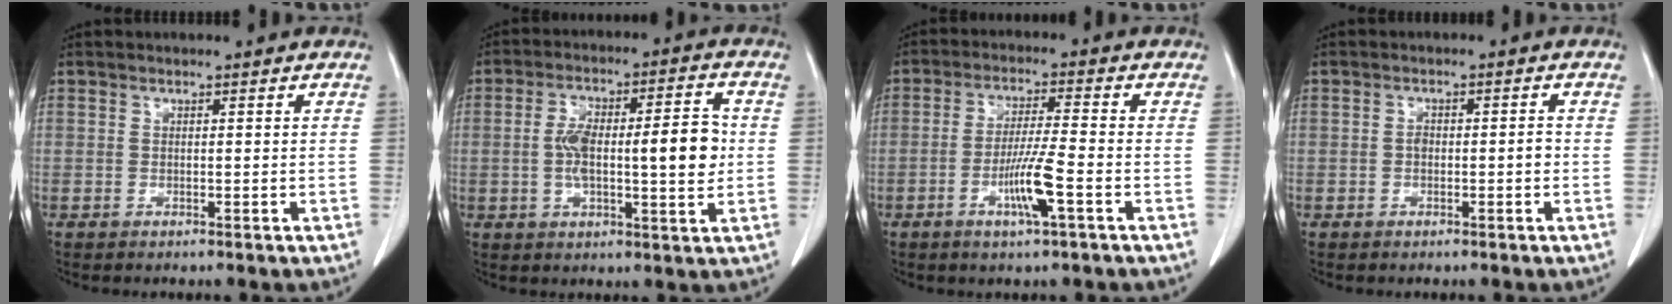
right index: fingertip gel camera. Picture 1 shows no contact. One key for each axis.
{"total": 12.8, "fx": 0.0, "fy": 3.3, "fz": 12.4, "tx": -0.203, "ty": 0.023, "tz": 0.001}
{"total": 7.2, "fx": -2.8, "fy": -0.2, "fz": 6.6, "tx": -0.126, "ty": -0.009, "tz": -0.053}
{"total": 2.3, "fx": -0.5, "fy": 0.9, "fz": 2.0, "tx": -0.033, "ty": 0.003, "tz": -0.007}